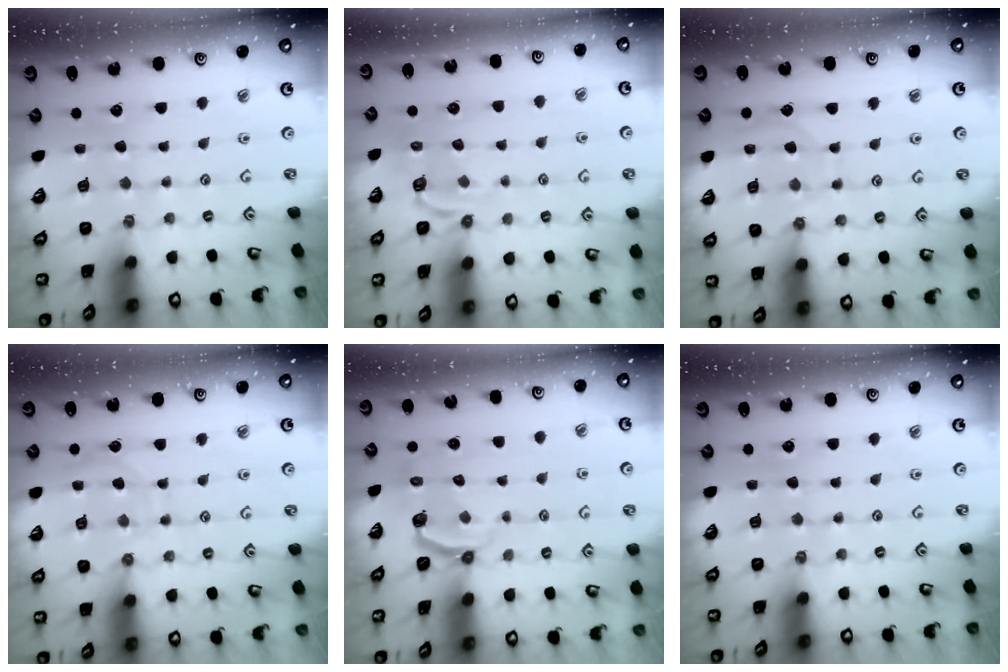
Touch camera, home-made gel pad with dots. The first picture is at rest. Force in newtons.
{"total": 4.2, "press": 3.2, "slide": 2.6}
{"total": 8.3, "press": 8.2, "slide": 0.8}
{"total": 8.7, "press": 8.7, "slide": 0.6}
{"total": 3.6, "press": 2.6, "slide": 2.5}
{"total": 0.0}